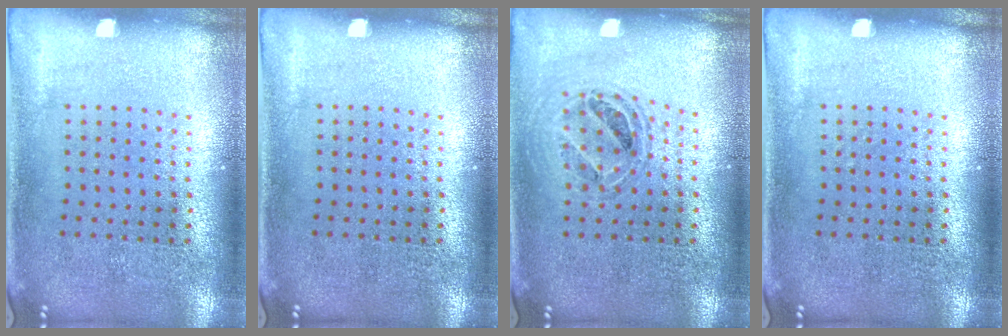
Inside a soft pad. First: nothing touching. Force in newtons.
{"total": 0.0}
{"total": 0.8, "press": 0.8, "slide": 0.2}
{"total": 0.0}